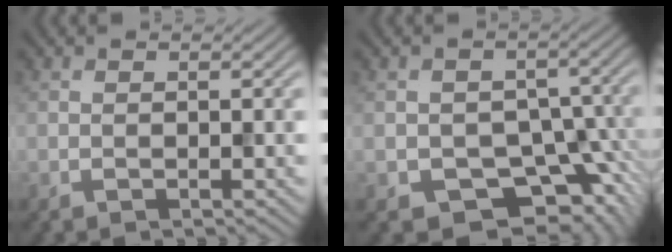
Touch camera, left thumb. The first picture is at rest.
{"total": 7.5, "force": [-3.4, 6.0, 3.1], "torque": [-0.028, -0.017, -0.032]}